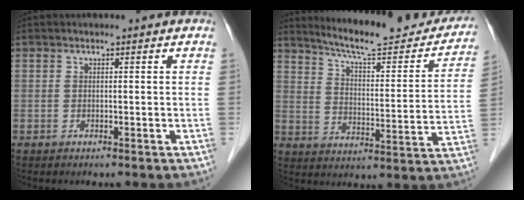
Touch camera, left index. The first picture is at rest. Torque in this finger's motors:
{"motor_torque": [-0.55, -0.73, 0.22, 0.07]}